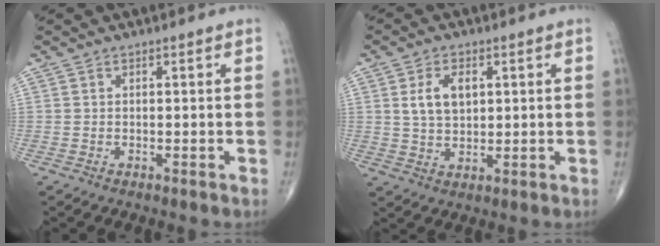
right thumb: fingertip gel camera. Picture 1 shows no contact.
{"total": 6.5, "force": [1.8, 3.9, 4.9], "torque": [-0.080, -0.004, 0.034]}